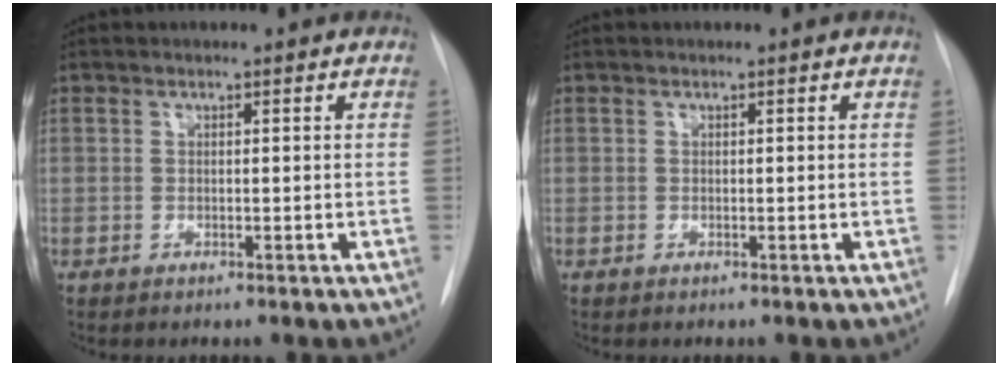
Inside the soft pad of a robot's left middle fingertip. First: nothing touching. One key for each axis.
{"total": 0.0}